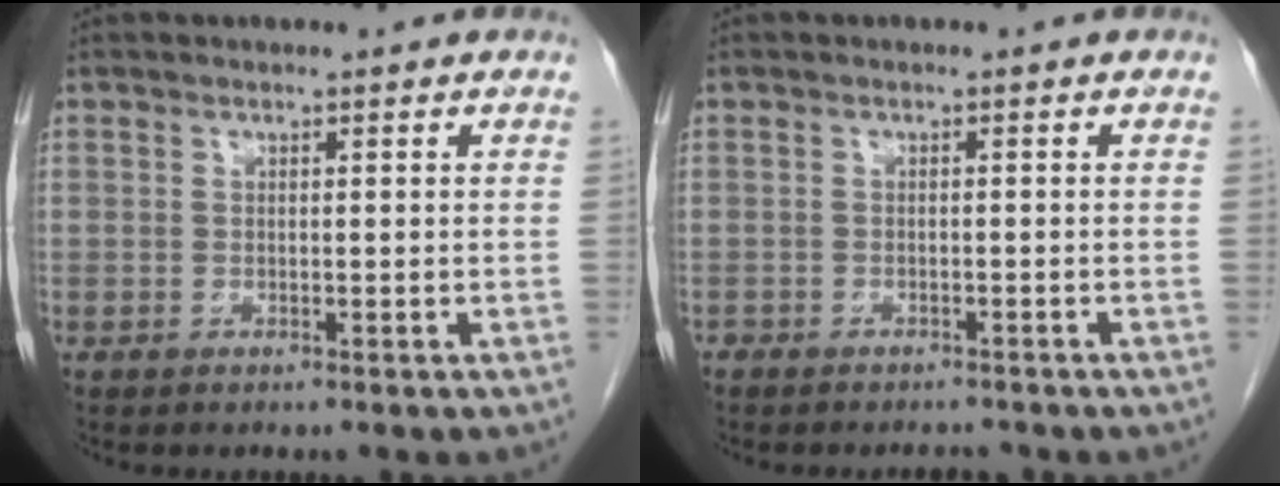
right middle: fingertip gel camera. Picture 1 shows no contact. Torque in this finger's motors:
{"motor_torque": [-0.02, 0.03, 0.00, 0.00]}